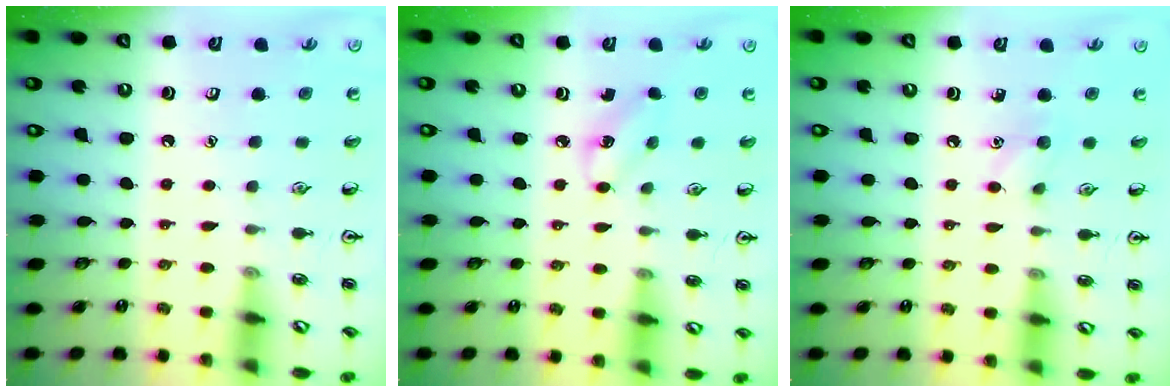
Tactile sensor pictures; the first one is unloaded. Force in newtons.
{"total": 3.5, "press": 3.3, "slide": 1.2}
{"total": 6.1, "press": 5.8, "slide": 1.9}